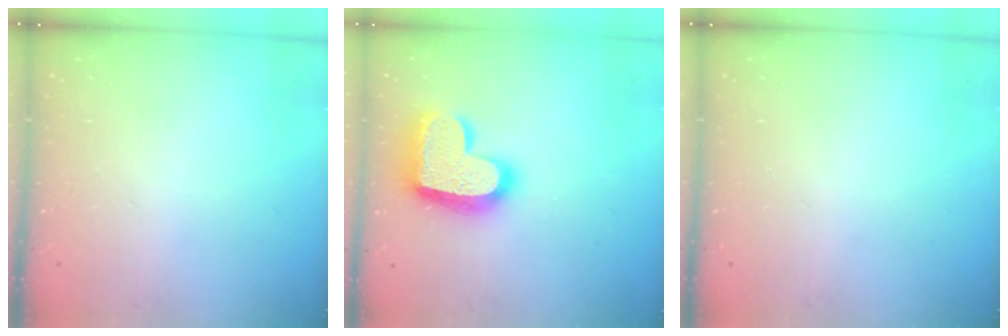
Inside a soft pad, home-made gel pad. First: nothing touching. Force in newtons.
{"total": 20.8, "press": 20.7, "slide": 1.5}
{"total": 0.0}